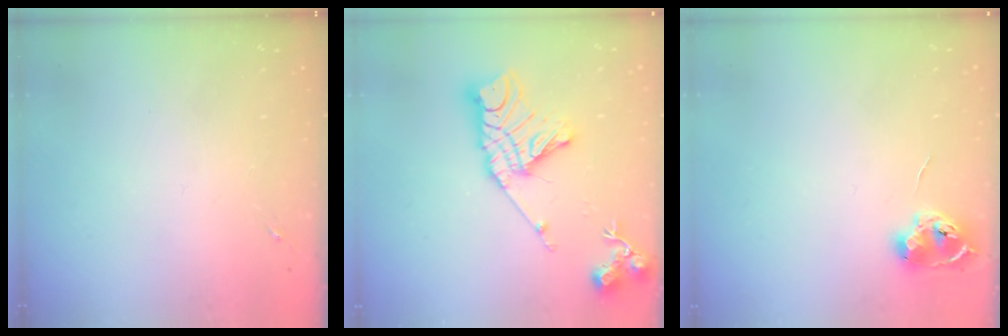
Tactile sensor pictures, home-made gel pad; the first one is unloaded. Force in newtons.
{"total": 19.1, "press": 19.0, "slide": 1.8}
{"total": 7.7, "press": 7.7, "slide": 0.7}